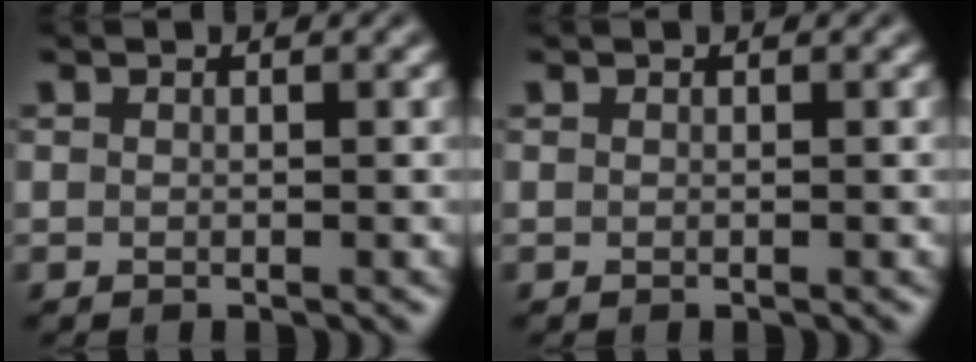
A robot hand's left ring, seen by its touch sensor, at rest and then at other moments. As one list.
[{"total": 0.0}]